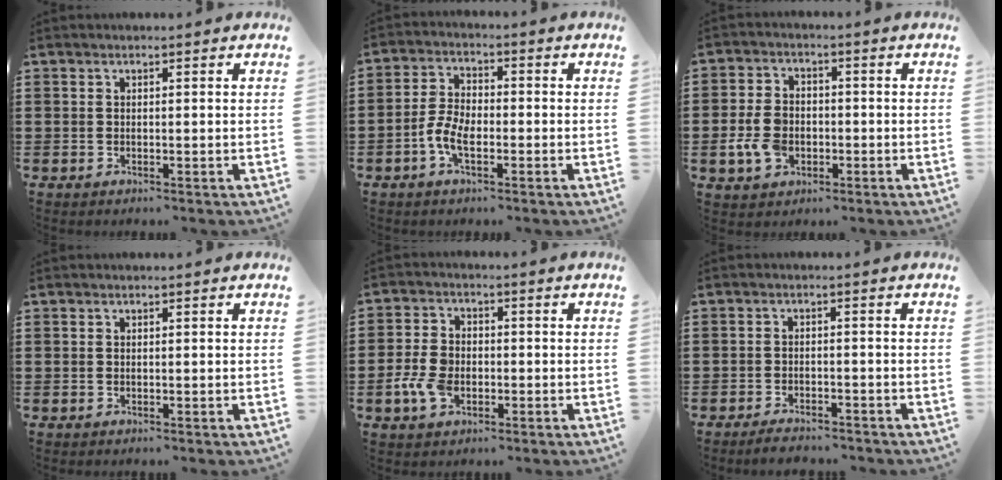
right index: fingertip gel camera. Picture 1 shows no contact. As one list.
[{"total": 5.6, "force": [-2.3, 2.8, 4.3], "torque": [-0.107, 0.000, -0.050]}, {"total": 6.2, "force": [-1.7, 4.4, 4.1], "torque": [-0.102, 0.003, -0.035]}, {"total": 0.0}, {"total": 5.7, "force": [-1.9, 3.8, 3.8], "torque": [-0.095, 0.003, -0.039]}, {"total": 2.2, "force": [-2.2, 0.3, 0.4], "torque": [-0.011, 0.003, -0.044]}]